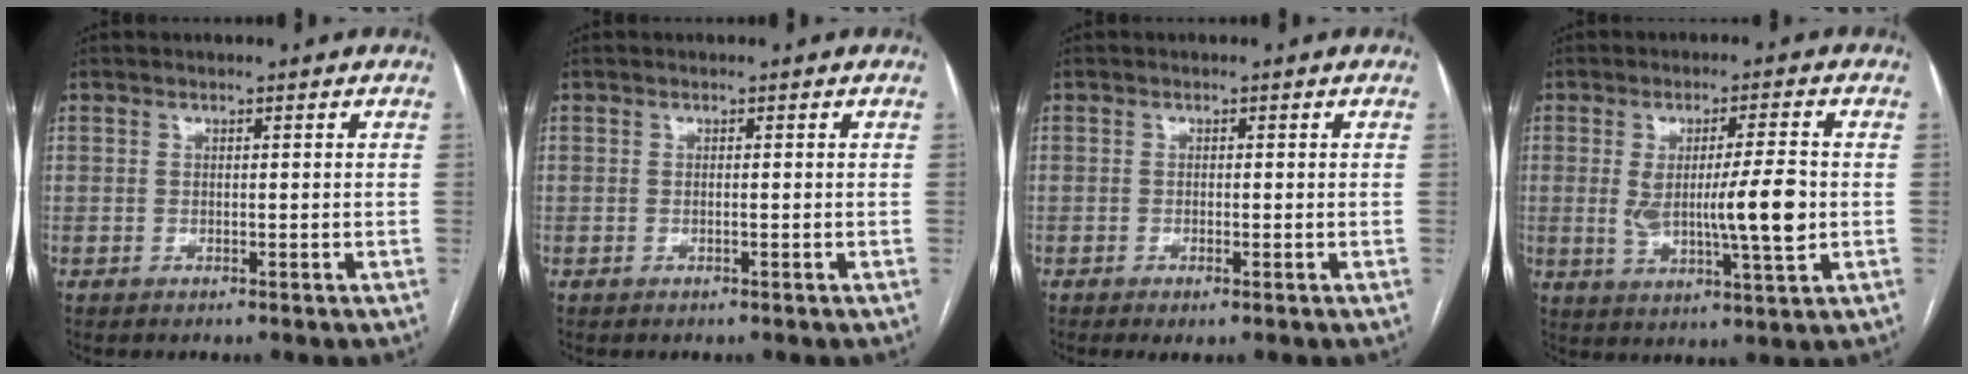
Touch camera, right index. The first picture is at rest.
{"total": 0.0}
{"total": 1.5, "force": [-0.8, 0.2, 1.2], "torque": [-0.020, -0.003, -0.010]}
{"total": 10.0, "force": [-0.2, 1.0, 9.9], "torque": [-0.170, -0.006, 0.000]}